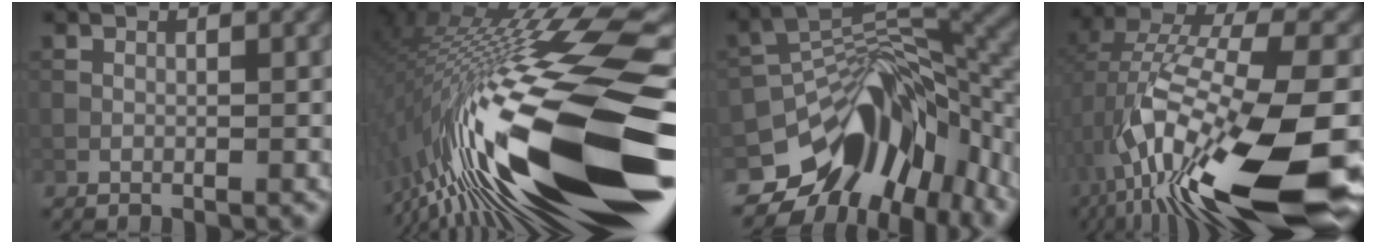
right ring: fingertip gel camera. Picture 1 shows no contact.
{"total": 20.9, "force": [-5.2, 4.3, 19.8], "torque": [-0.340, 0.014, -0.107]}
{"total": 14.3, "force": [-7.5, 8.0, 9.2], "torque": [-0.153, 0.000, -0.116]}
{"total": 17.2, "force": [-6.7, 4.4, 15.2], "torque": [-0.289, 0.017, -0.122]}